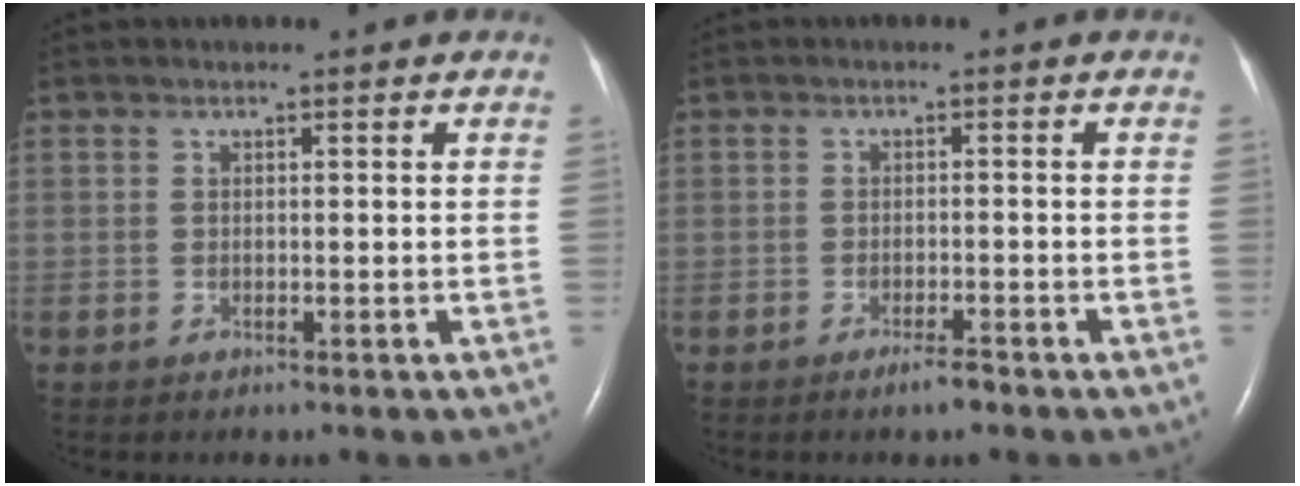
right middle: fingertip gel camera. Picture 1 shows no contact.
{"total": 2.1, "force": [-1.6, 0.2, 1.3], "torque": [-0.027, -0.003, -0.027]}